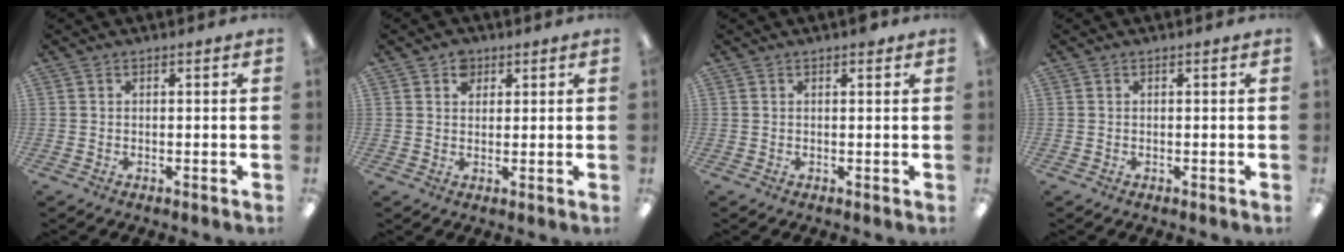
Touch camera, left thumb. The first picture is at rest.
{"total": 3.7, "force": [2.3, 2.6, 1.1], "torque": [-0.013, -0.001, 0.038]}
{"total": 0.9, "force": [0.7, 0.3, 0.5], "torque": [-0.004, -0.002, 0.010]}
{"total": 0.0}